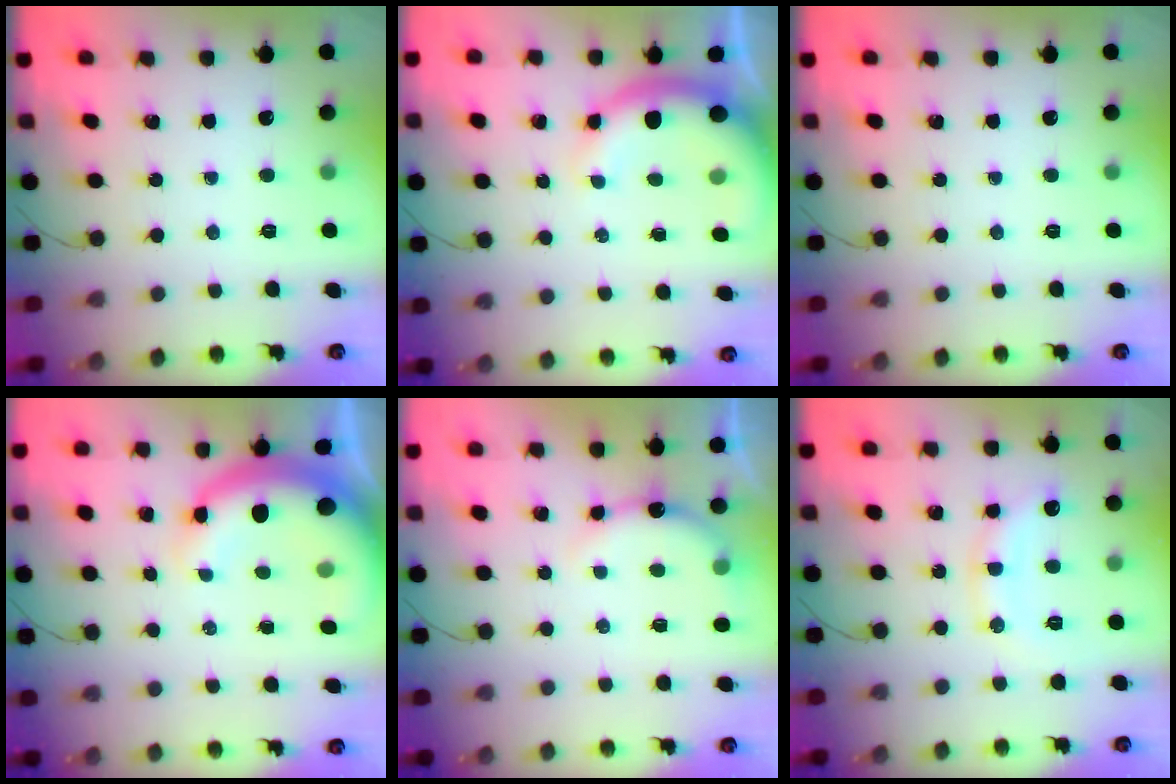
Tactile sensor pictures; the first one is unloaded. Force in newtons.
{"total": 10.2, "press": 10.0, "slide": 2.1}
{"total": 0.0}
{"total": 11.2, "press": 10.9, "slide": 2.4}
{"total": 5.6, "press": 5.6, "slide": 0.6}
{"total": 10.6, "press": 10.6, "slide": 0.7}